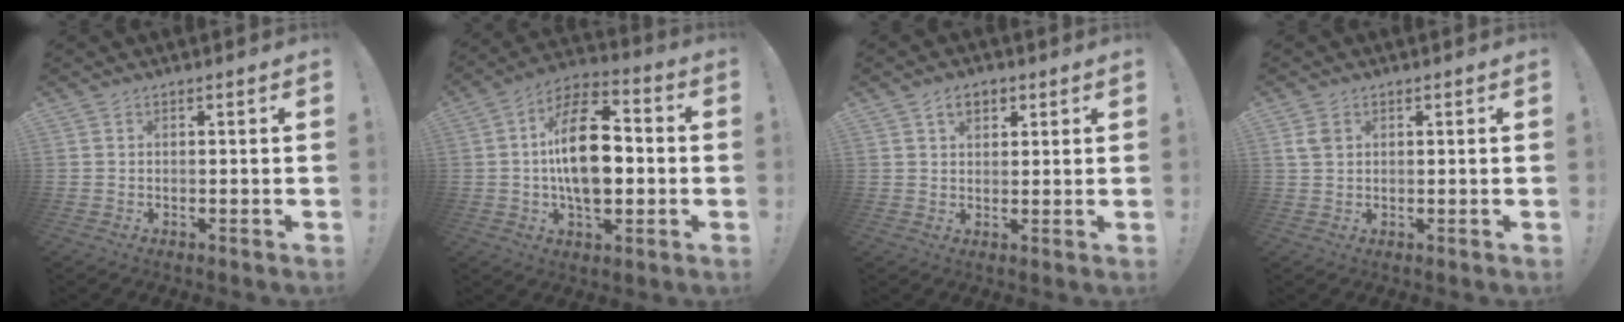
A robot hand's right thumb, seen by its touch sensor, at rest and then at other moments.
{"total": 18.7, "force": [-0.5, 10.7, 15.3], "torque": [-0.260, 0.009, -0.014]}
{"total": 4.7, "force": [2.3, 3.0, 2.8], "torque": [-0.032, -0.003, 0.039]}
{"total": 3.1, "force": [1.2, 2.2, 1.9], "torque": [-0.037, 0.003, 0.024]}